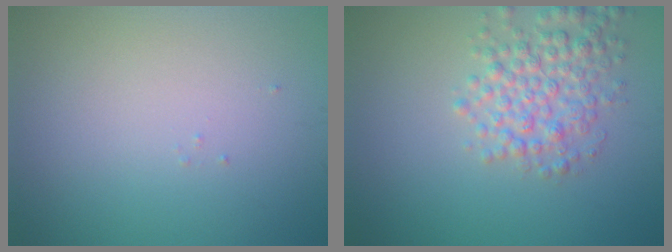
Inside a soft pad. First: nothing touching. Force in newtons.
{"total": 4.1, "press": 4.1, "slide": 0.1}